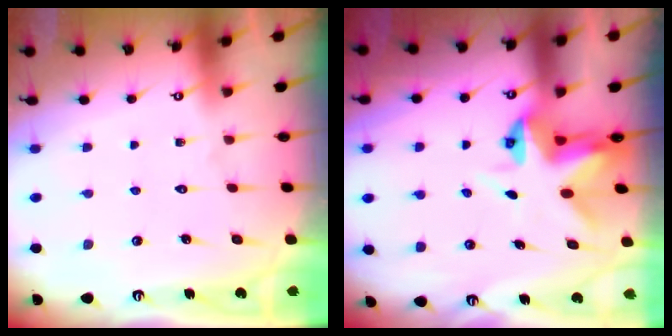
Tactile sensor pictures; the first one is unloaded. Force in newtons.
{"total": 4.1, "press": 4.1, "slide": 0.2}